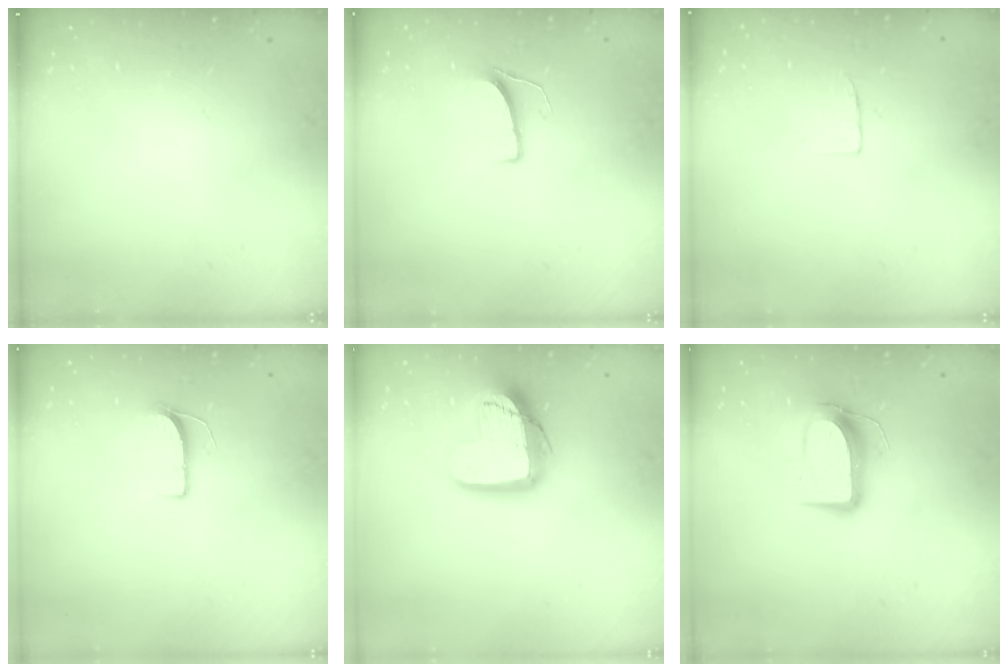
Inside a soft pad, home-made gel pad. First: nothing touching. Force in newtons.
{"total": 6.4, "press": 6.4, "slide": 0.6}
{"total": 3.4, "press": 3.4, "slide": 0.3}
{"total": 6.1, "press": 6.1, "slide": 0.5}
{"total": 16.0, "press": 15.9, "slide": 1.5}
{"total": 10.4, "press": 10.4, "slide": 0.6}